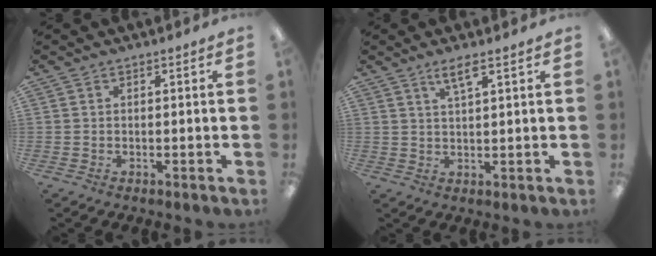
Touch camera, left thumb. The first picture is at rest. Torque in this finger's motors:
{"motor_torque": [-0.12, 0.05, -0.04, 0.15, 0.04]}